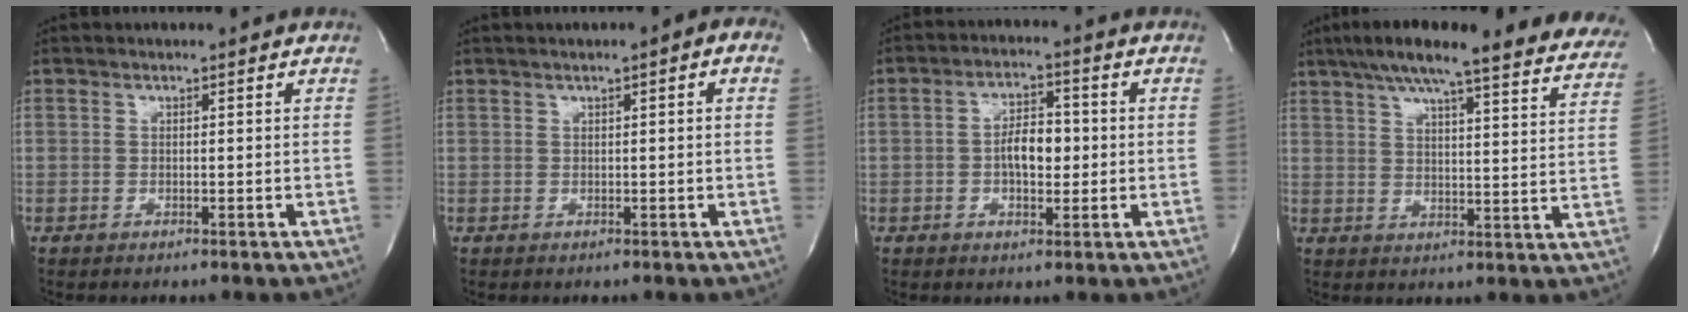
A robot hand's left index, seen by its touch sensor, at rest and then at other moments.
{"total": 3.8, "force": [1.1, 0.8, 3.5], "torque": [-0.047, 0.016, 0.010]}
{"total": 5.9, "force": [-0.5, 2.8, 5.1], "torque": [-0.091, 0.011, -0.009]}
{"total": 27.5, "force": [23.1, 4.2, 14.4], "torque": [-0.214, -0.012, 0.279]}